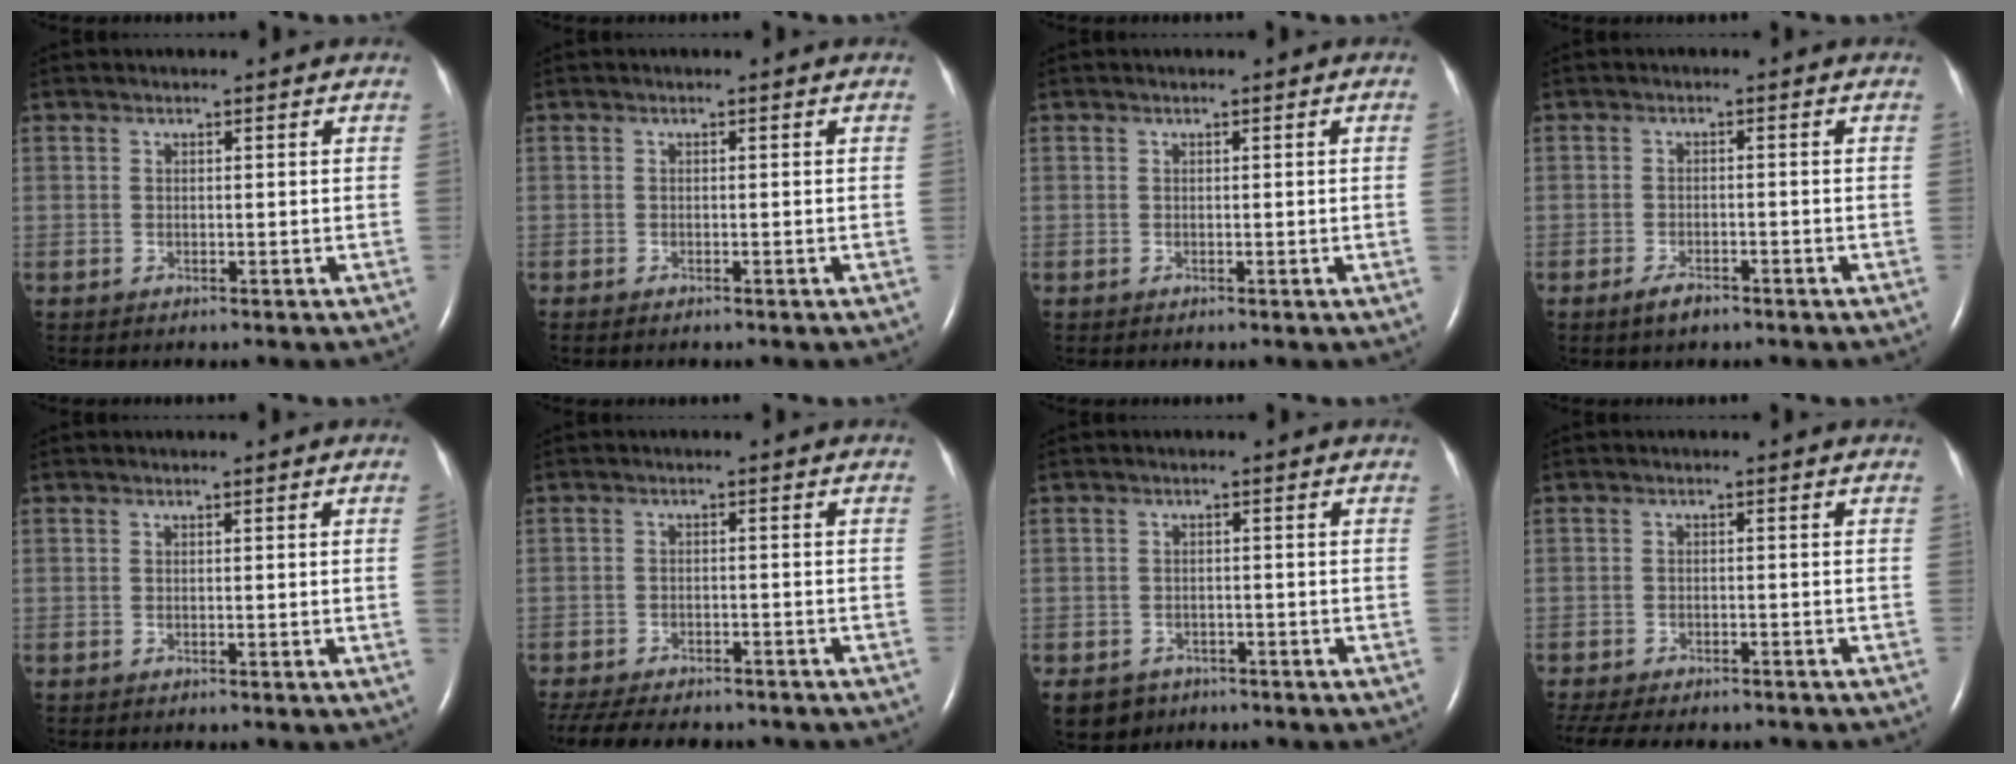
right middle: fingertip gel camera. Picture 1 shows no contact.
{"total": 0.5, "force": [-0.4, 0.0, 0.3], "torque": [-0.013, -0.004, -0.006]}
{"total": 0.8, "force": [0.0, -0.4, 0.7], "torque": [-0.007, -0.001, -0.001]}
{"total": 2.4, "force": [-1.8, 0.8, 1.4], "torque": [-0.036, -0.004, -0.029]}
{"total": 1.2, "force": [-0.1, -0.5, 1.0], "torque": [-0.010, 0.000, -0.002]}
{"total": 15.4, "force": [-12.9, 5.2, 6.6], "torque": [-0.159, -0.017, -0.171]}
{"total": 4.3, "force": [-2.8, 3.2, 0.4], "torque": [-0.006, 0.005, -0.039]}
{"total": 12.9, "force": [-10.7, 4.3, 5.6], "torque": [-0.119, -0.011, -0.138]}